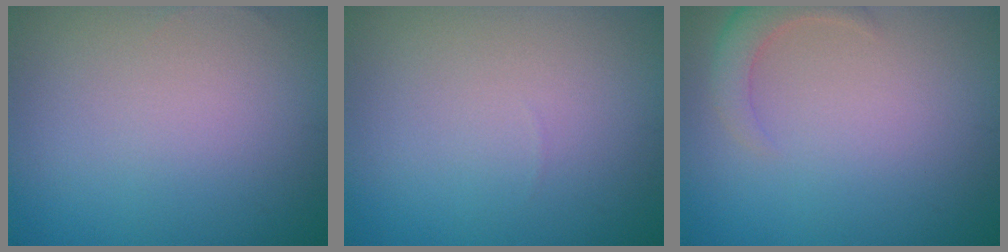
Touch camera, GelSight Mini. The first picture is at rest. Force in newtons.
{"total": 0.0}
{"total": 2.5, "press": 2.5, "slide": 0.3}